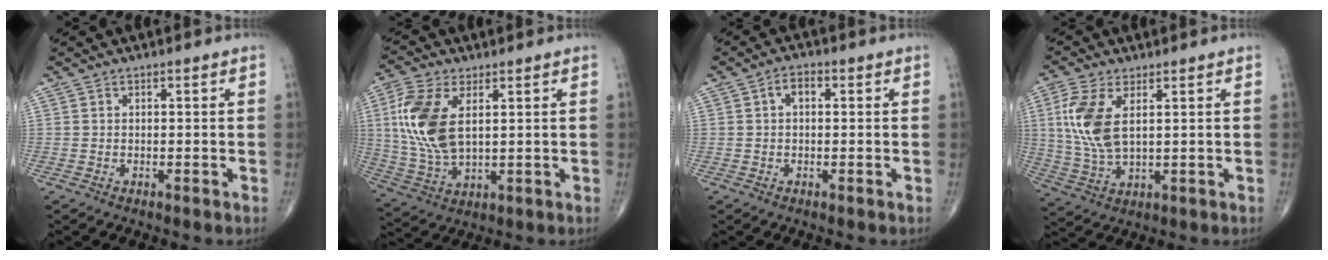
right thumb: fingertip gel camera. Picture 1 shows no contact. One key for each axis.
{"total": 13.9, "fx": 3.1, "fy": 7.3, "fz": 11.3, "tx": -0.253, "ty": -0.008, "tz": 0.068}
{"total": 3.0, "fx": 0.5, "fy": 1.8, "fz": 2.4, "tx": -0.037, "ty": 0.012, "tz": 0.005}
{"total": 10.6, "fx": 2.6, "fy": 5.0, "fz": 8.9, "tx": -0.204, "ty": -0.007, "tz": 0.059}